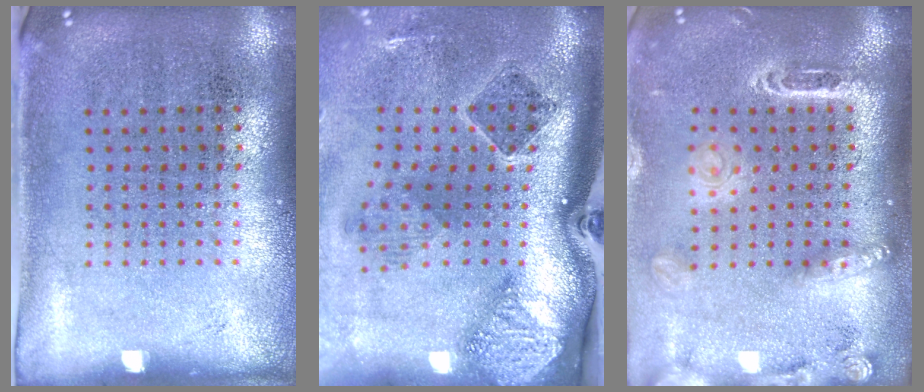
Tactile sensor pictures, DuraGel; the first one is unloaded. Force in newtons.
{"total": 3.0, "press": 1.9, "slide": 2.3}
{"total": 2.4, "press": 1.9, "slide": 1.5}